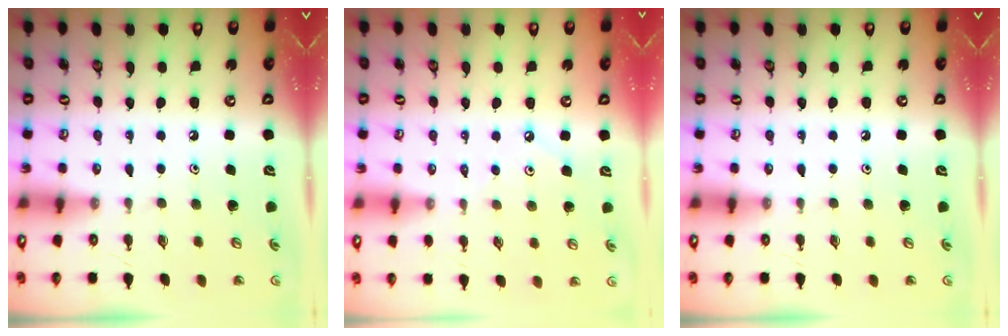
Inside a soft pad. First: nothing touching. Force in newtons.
{"total": 1.7, "press": 1.7, "slide": 0.3}
{"total": 0.0}